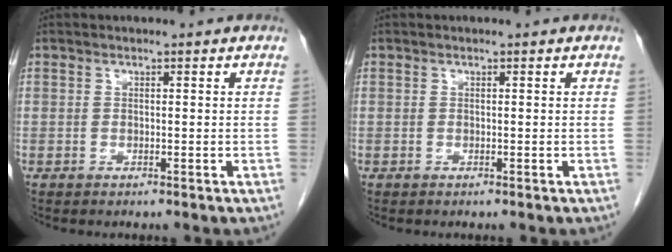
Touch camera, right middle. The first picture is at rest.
{"total": 0.0}